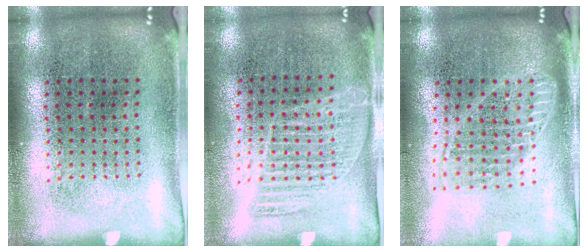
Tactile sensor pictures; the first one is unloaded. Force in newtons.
{"total": 1.1, "press": 1.0, "slide": 0.5}
{"total": 1.8, "press": 1.5, "slide": 0.9}